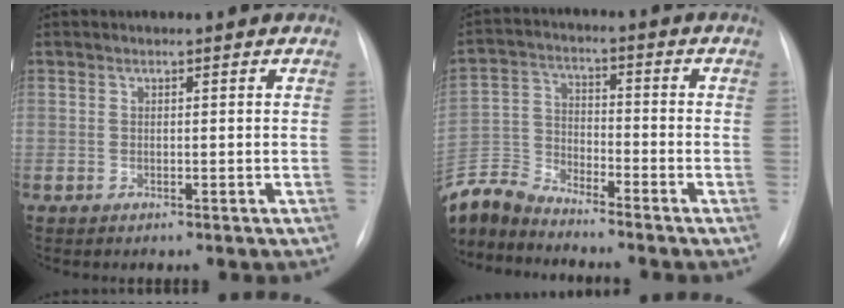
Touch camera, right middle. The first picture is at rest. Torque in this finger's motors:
{"motor_torque": [0.54, -0.67, 0.27, 0.03]}